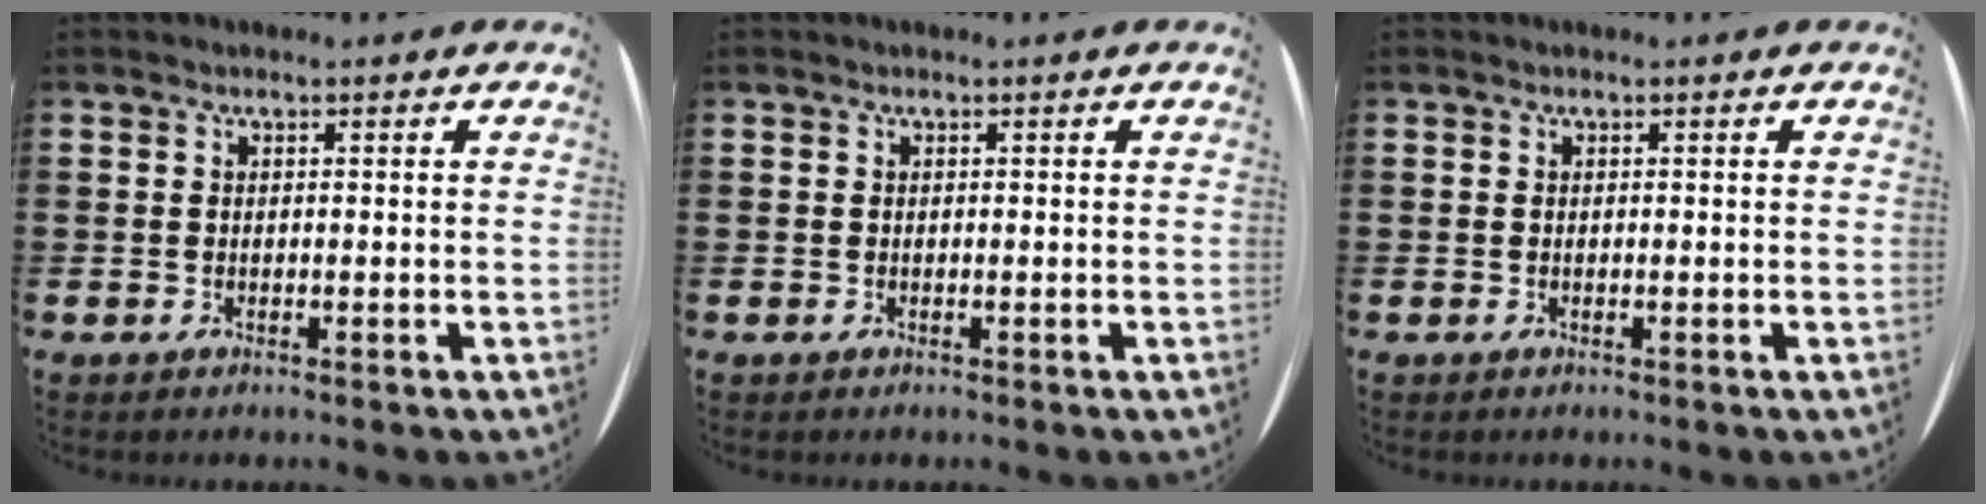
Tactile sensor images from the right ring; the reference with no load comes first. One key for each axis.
{"total": 0.0}
{"total": 0.0}